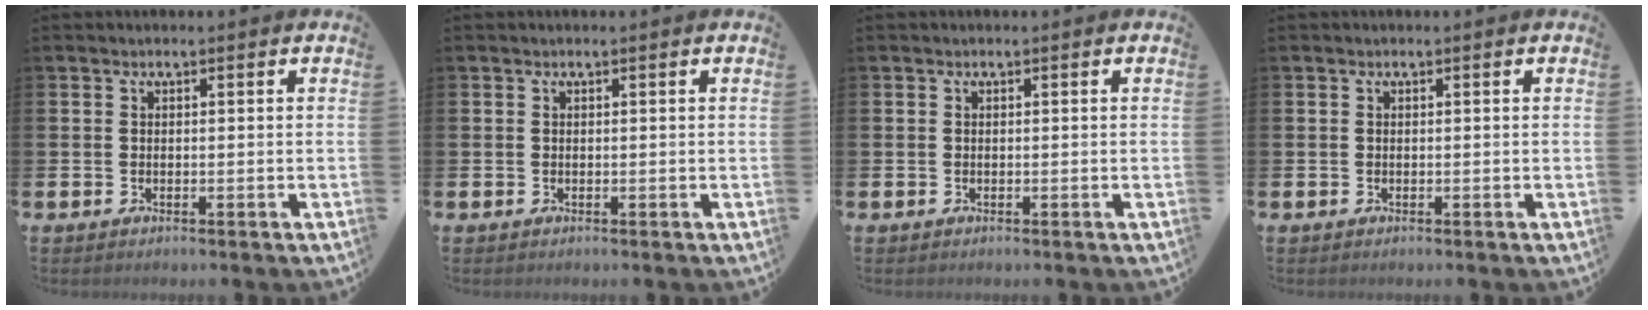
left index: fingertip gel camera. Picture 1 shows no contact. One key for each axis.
{"total": 0.0}
{"total": 0.0}
{"total": 0.0}